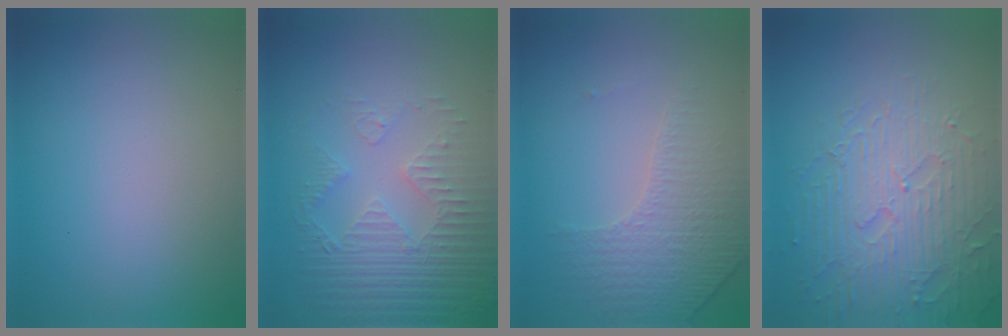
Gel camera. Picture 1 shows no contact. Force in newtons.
{"total": 4.0, "press": 3.6, "slide": 1.8}
{"total": 4.4, "press": 3.0, "slide": 3.3}
{"total": 5.8, "press": 5.0, "slide": 2.9}